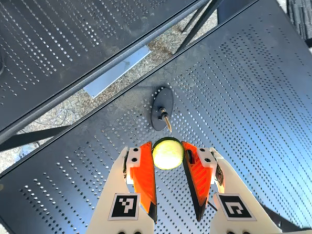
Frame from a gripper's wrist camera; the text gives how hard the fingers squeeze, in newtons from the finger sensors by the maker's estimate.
{"total": 9.6, "left": 9.9, "right": 9.3}